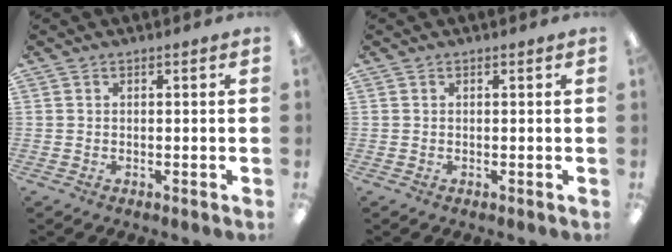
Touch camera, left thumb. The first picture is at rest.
{"total": 0.0}